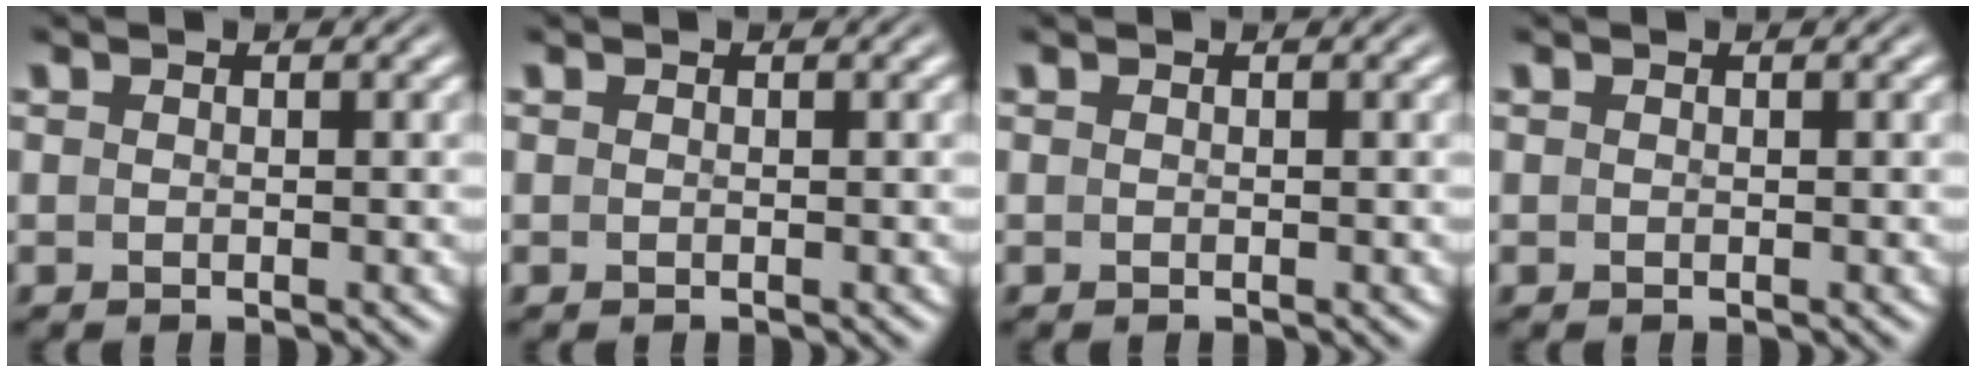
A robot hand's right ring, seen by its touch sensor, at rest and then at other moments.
{"total": 0.0}
{"total": 0.0}
{"total": 0.0}